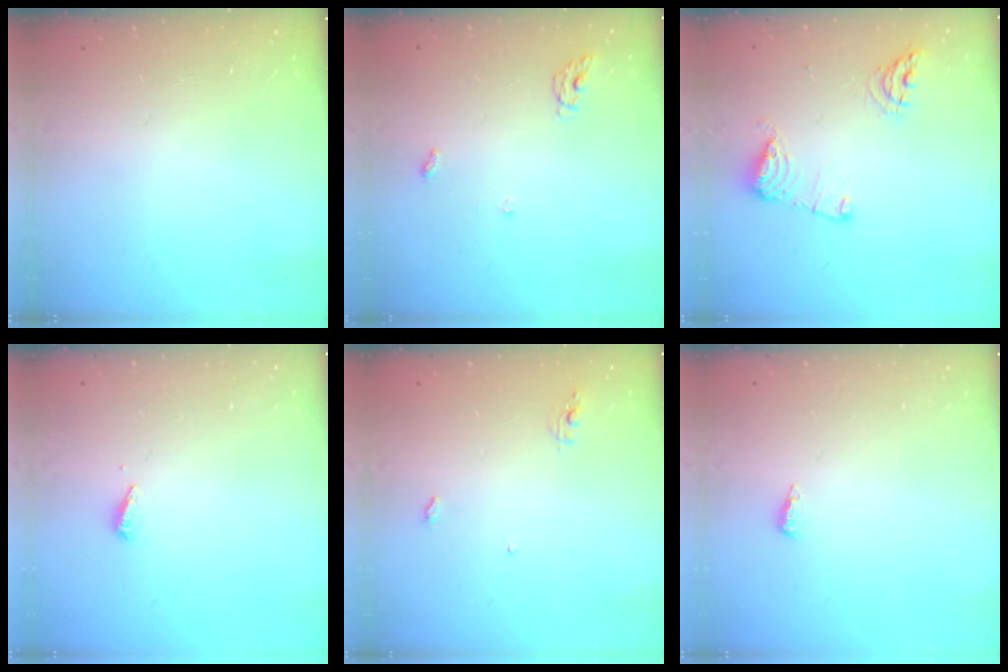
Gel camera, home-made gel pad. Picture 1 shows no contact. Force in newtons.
{"total": 5.0, "press": 5.0, "slide": 0.3}
{"total": 10.2, "press": 10.1, "slide": 1.2}
{"total": 2.8, "press": 2.8, "slide": 0.2}
{"total": 4.1, "press": 4.1, "slide": 0.3}
{"total": 4.3, "press": 4.2, "slide": 0.9}